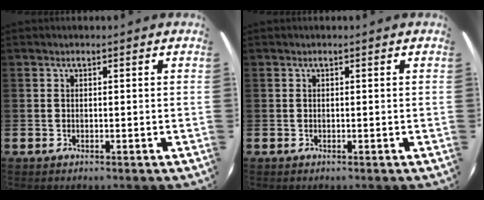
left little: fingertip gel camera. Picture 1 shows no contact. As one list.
[{"total": 0.0}]